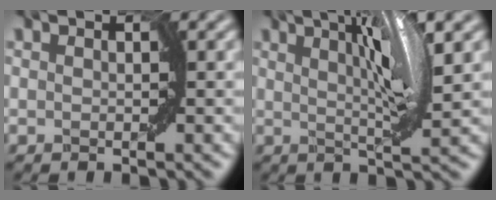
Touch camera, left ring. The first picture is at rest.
{"total": 6.0, "force": [2.1, 1.2, 5.5], "torque": [-0.071, 0.001, 0.037]}